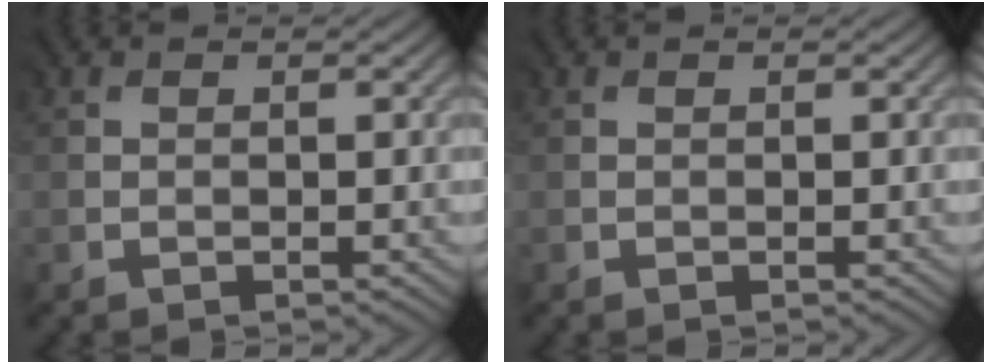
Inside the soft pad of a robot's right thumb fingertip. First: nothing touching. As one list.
[{"total": 0.0}]